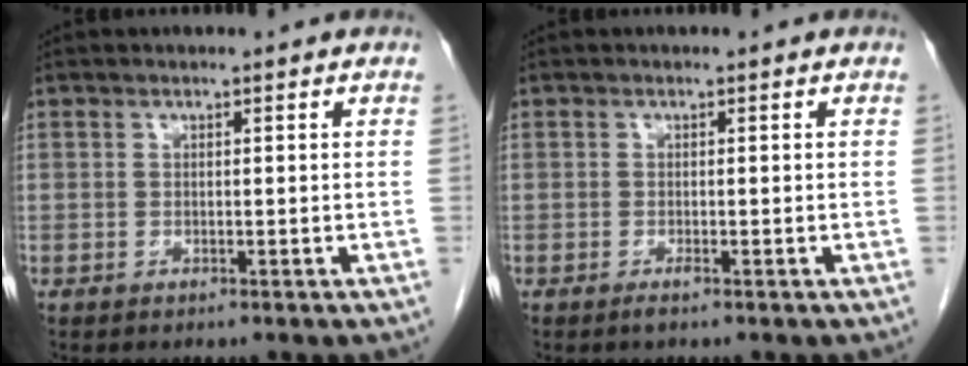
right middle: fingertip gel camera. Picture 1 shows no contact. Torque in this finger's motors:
{"motor_torque": [0.07, -0.12, 0.01, 0.03]}